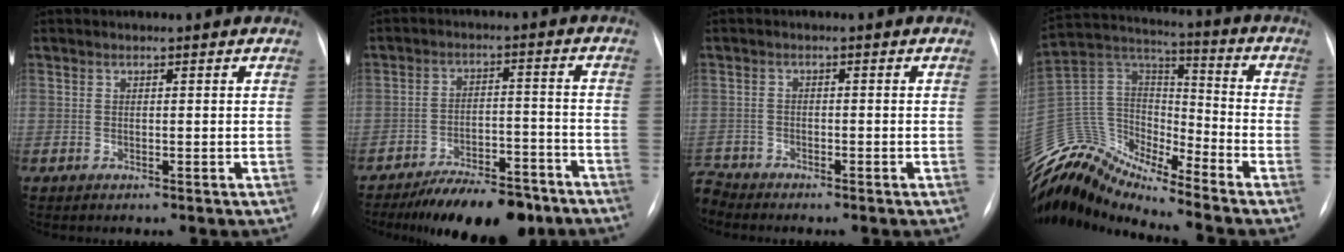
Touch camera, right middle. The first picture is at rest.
{"total": 12.6, "force": [-10.3, 4.1, 6.1], "torque": [-0.075, 0.015, -0.158]}
{"total": 2.8, "force": [-2.8, 0.4, -0.2], "torque": [0.008, -0.011, -0.052]}
{"total": 13.8, "force": [-13.2, 2.1, 3.1], "torque": [-0.063, 0.076, -0.258]}